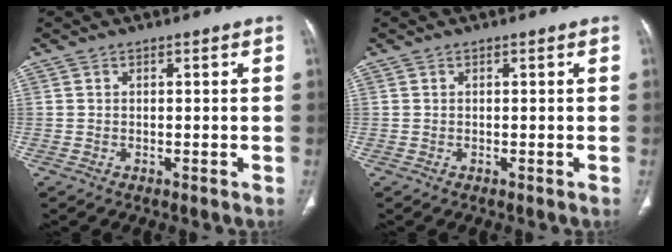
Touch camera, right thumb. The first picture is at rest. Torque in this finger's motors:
{"motor_torque": [0.04, -0.04, 0.01, -0.01, 0.01]}